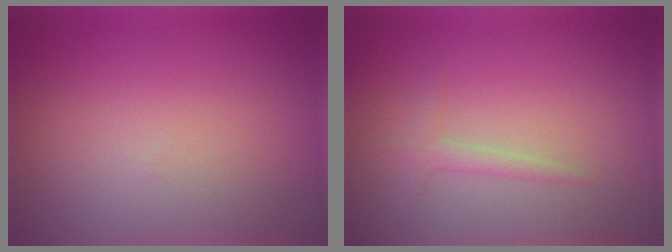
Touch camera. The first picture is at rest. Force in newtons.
{"total": 1.4, "press": 1.4, "slide": 0.1}